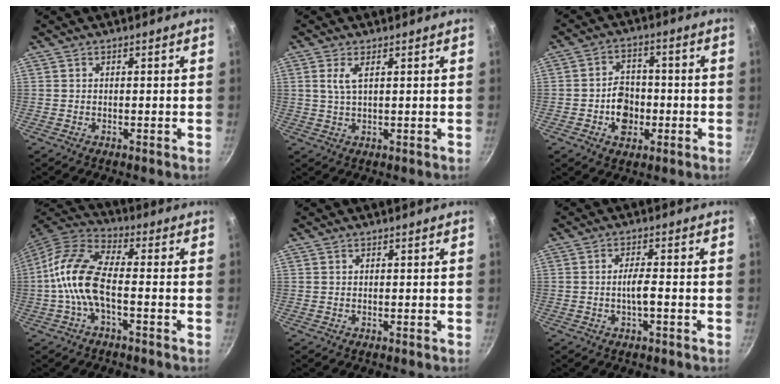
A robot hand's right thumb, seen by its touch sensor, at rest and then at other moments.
{"total": 3.2, "force": [1.2, 1.2, 2.8], "torque": [-0.060, -0.001, 0.025]}
{"total": 8.0, "force": [-2.0, 6.0, 4.8], "torque": [-0.051, 0.018, -0.036]}
{"total": 11.6, "force": [-2.5, 5.2, 10.1], "torque": [-0.208, 0.037, -0.065]}
{"total": 0.0}
{"total": 3.4, "force": [-1.0, 0.6, 3.2], "torque": [-0.061, 0.013, -0.021]}